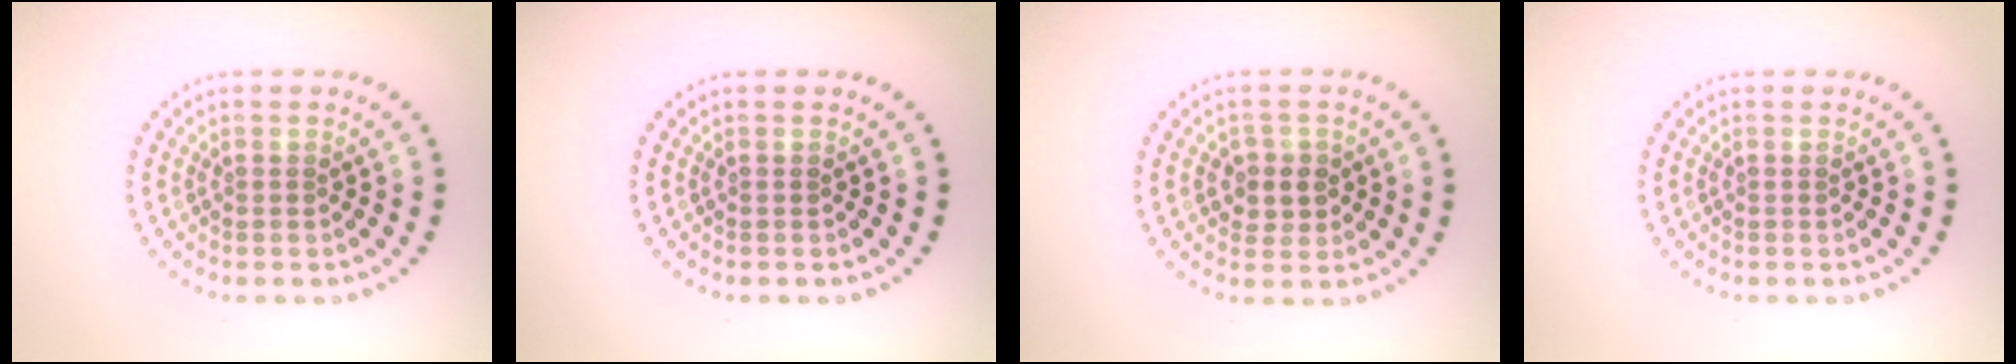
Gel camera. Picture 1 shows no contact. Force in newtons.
{"total": 0.0}
{"total": 2.3, "press": 2.2, "slide": 0.7}
{"total": 0.0}